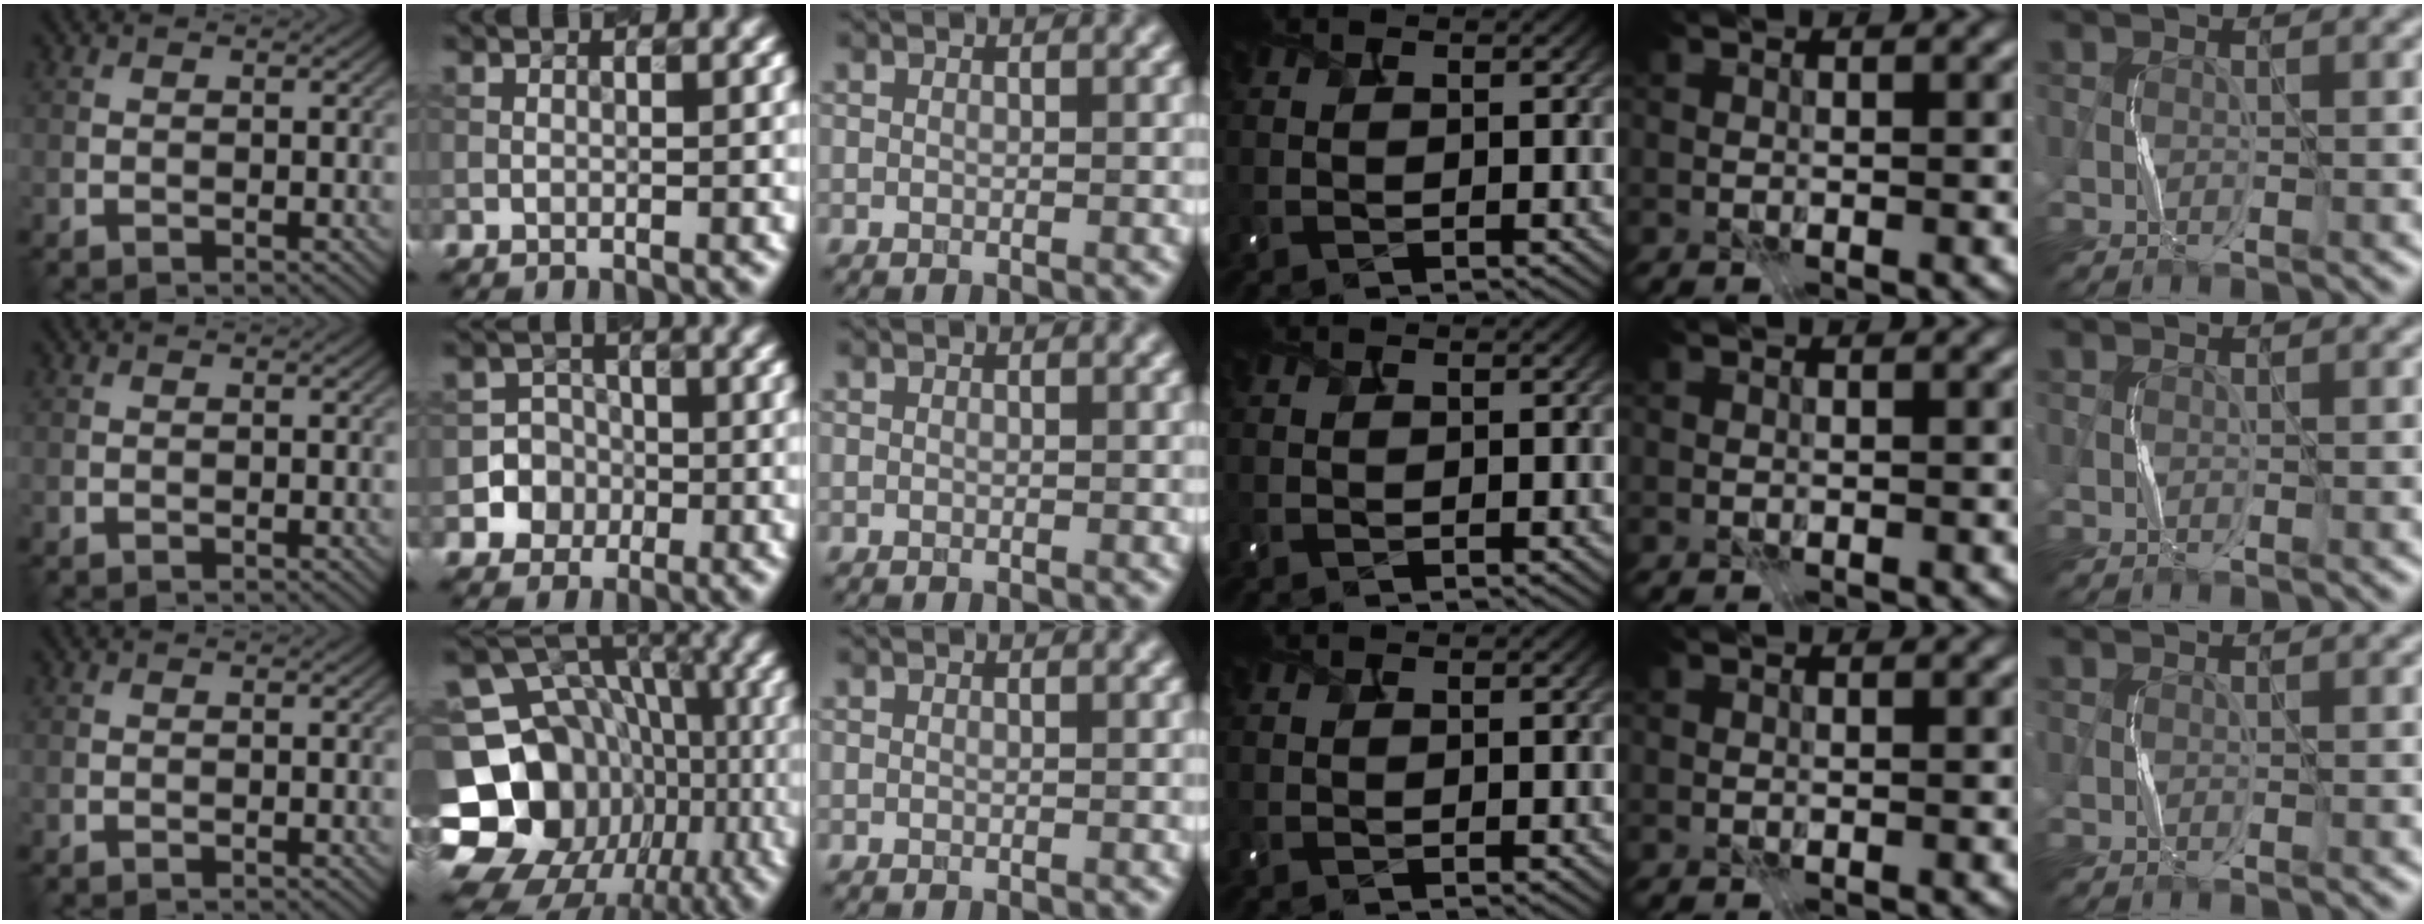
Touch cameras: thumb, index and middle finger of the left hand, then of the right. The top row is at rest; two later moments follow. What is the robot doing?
{"motion": "press", "object": "camera"}